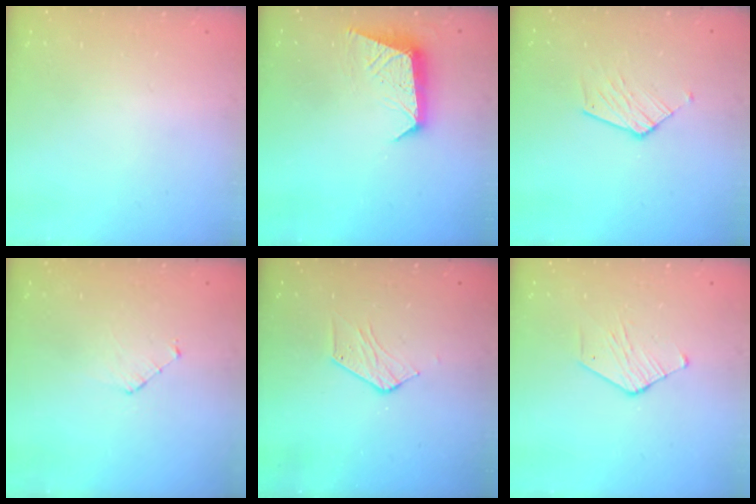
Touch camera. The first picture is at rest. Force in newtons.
{"total": 10.1, "press": 10.1, "slide": 0.6}
{"total": 7.7, "press": 7.6, "slide": 0.5}
{"total": 4.3, "press": 4.3, "slide": 0.4}
{"total": 5.8, "press": 5.8, "slide": 0.3}
{"total": 4.3, "press": 4.3, "slide": 0.4}